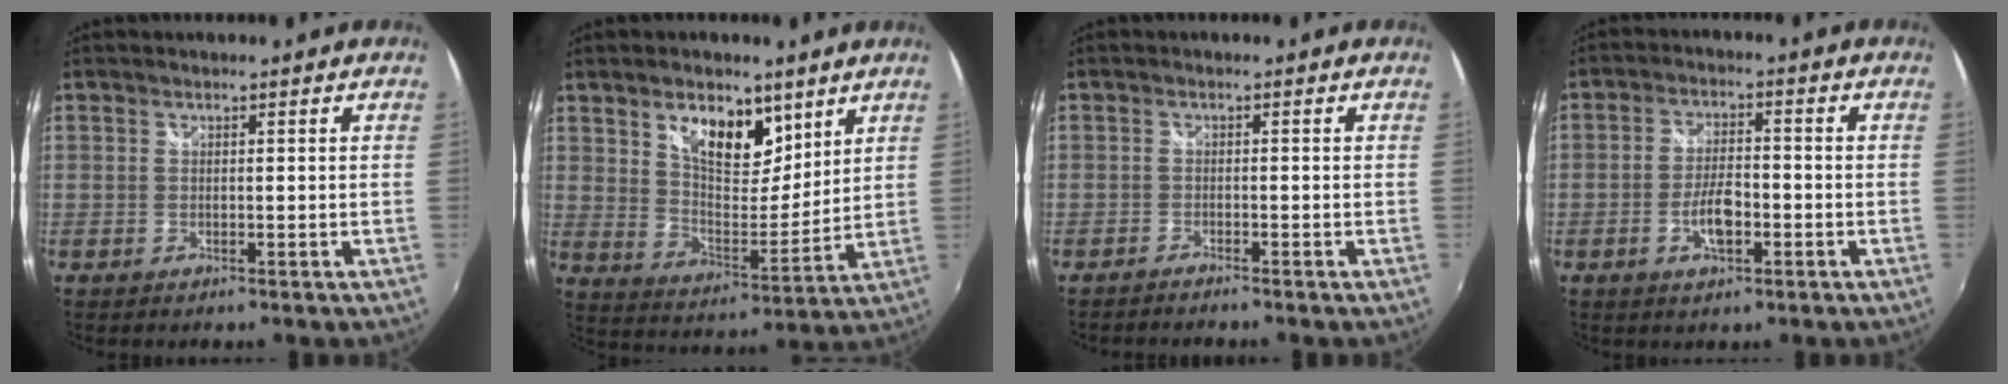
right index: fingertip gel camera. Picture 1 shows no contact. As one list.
[{"total": 11.8, "force": [6.8, 6.2, 7.4], "torque": [-0.114, 0.001, 0.120]}, {"total": 1.9, "force": [-1.9, 0.1, 0.4], "torque": [-0.020, -0.010, -0.036]}, {"total": 6.1, "force": [-2.2, 2.5, 5.1], "torque": [-0.102, 0.001, -0.037]}]